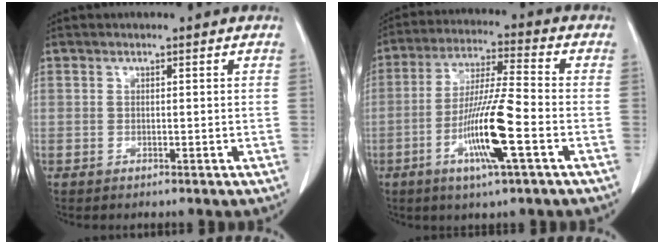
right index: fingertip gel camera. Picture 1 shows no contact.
{"total": 12.0, "force": [-4.2, 0.1, 11.3], "torque": [-0.219, -0.011, -0.081]}